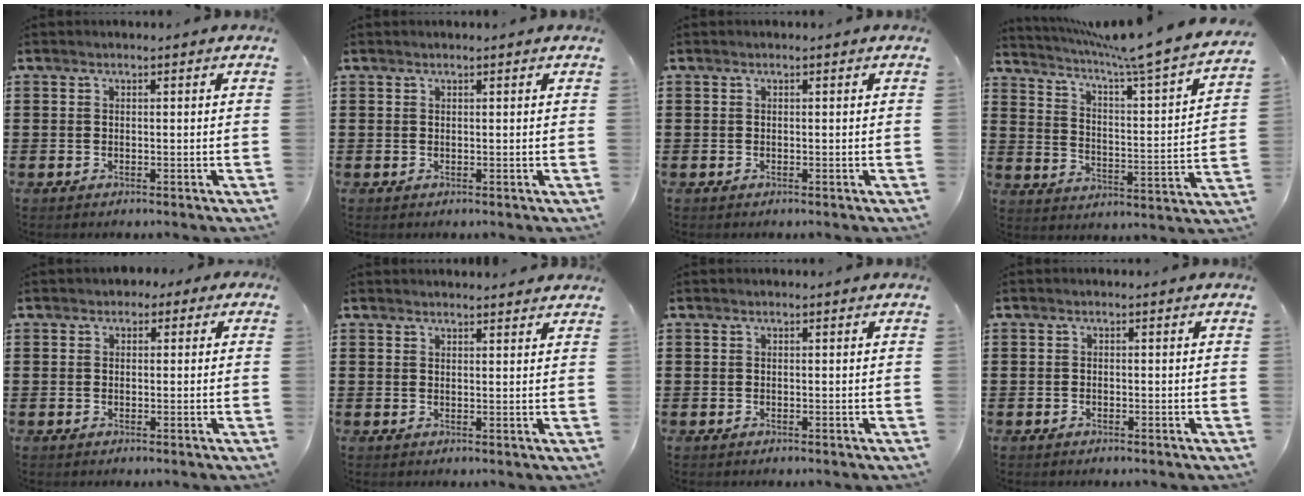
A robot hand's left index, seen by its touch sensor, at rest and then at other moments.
{"total": 0.0}
{"total": 0.0}
{"total": 6.8, "force": [5.8, -1.0, 3.4], "torque": [-0.082, -0.056, 0.089]}
{"total": 1.3, "force": [-0.3, 1.1, 0.6], "torque": [-0.015, 0.007, -0.008]}
{"total": 1.5, "force": [1.5, 0.0, 0.3], "torque": [-0.009, -0.001, 0.029]}
{"total": 0.0}
{"total": 0.7, "force": [-0.6, 0.3, 0.0], "torque": [-0.003, 0.000, -0.013]}